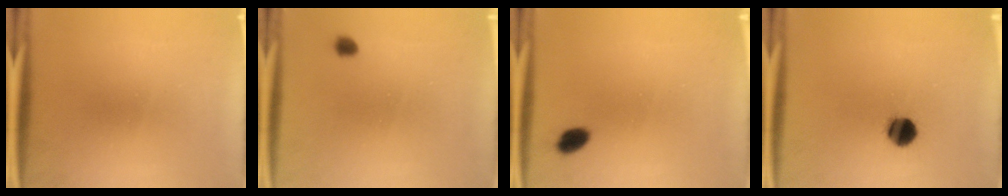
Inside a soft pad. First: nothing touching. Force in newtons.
{"total": 1.3}
{"total": 2.9}
{"total": 6.4}